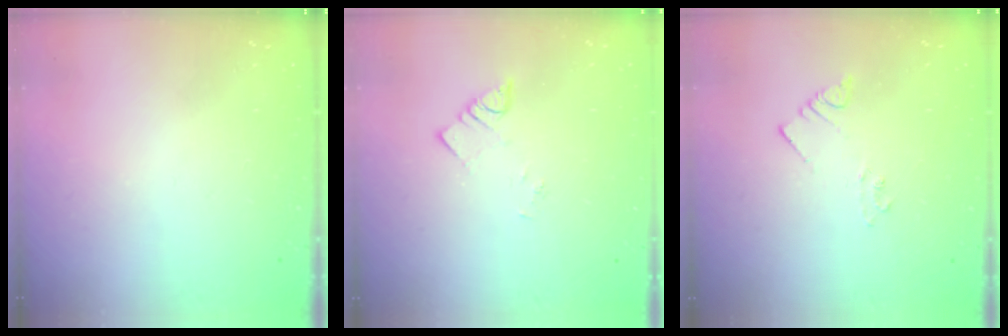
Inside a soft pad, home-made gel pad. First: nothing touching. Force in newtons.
{"total": 2.2, "press": 2.1, "slide": 0.4}
{"total": 2.2, "press": 2.2, "slide": 0.3}